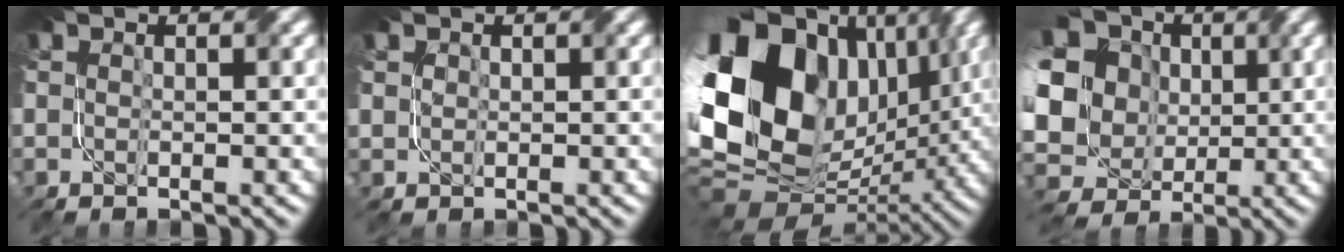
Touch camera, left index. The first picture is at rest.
{"total": 0.5, "force": [0.2, 0.5, 0.1], "torque": [-0.010, -0.002, 0.010]}
{"total": 18.6, "force": [2.0, 13.1, 13.0], "torque": [-0.307, 0.005, 0.032]}
{"total": 17.9, "force": [1.6, 15.3, 9.1], "torque": [-0.237, 0.030, -0.008]}